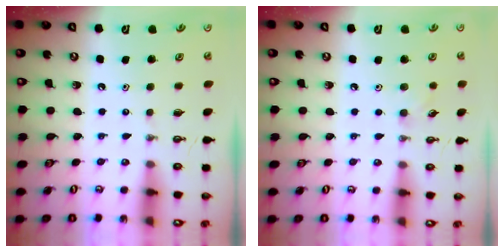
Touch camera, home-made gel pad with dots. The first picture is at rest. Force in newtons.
{"total": 5.2, "press": 5.0, "slide": 1.5}